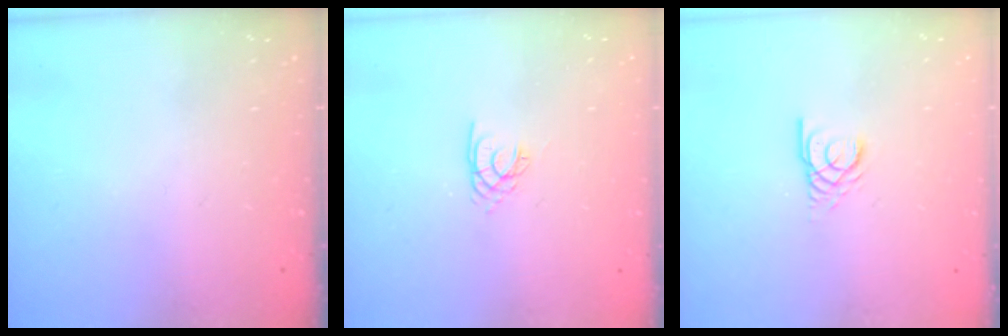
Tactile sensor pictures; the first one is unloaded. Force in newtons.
{"total": 1.8, "press": 1.8, "slide": 0.2}
{"total": 2.9, "press": 2.9, "slide": 0.1}